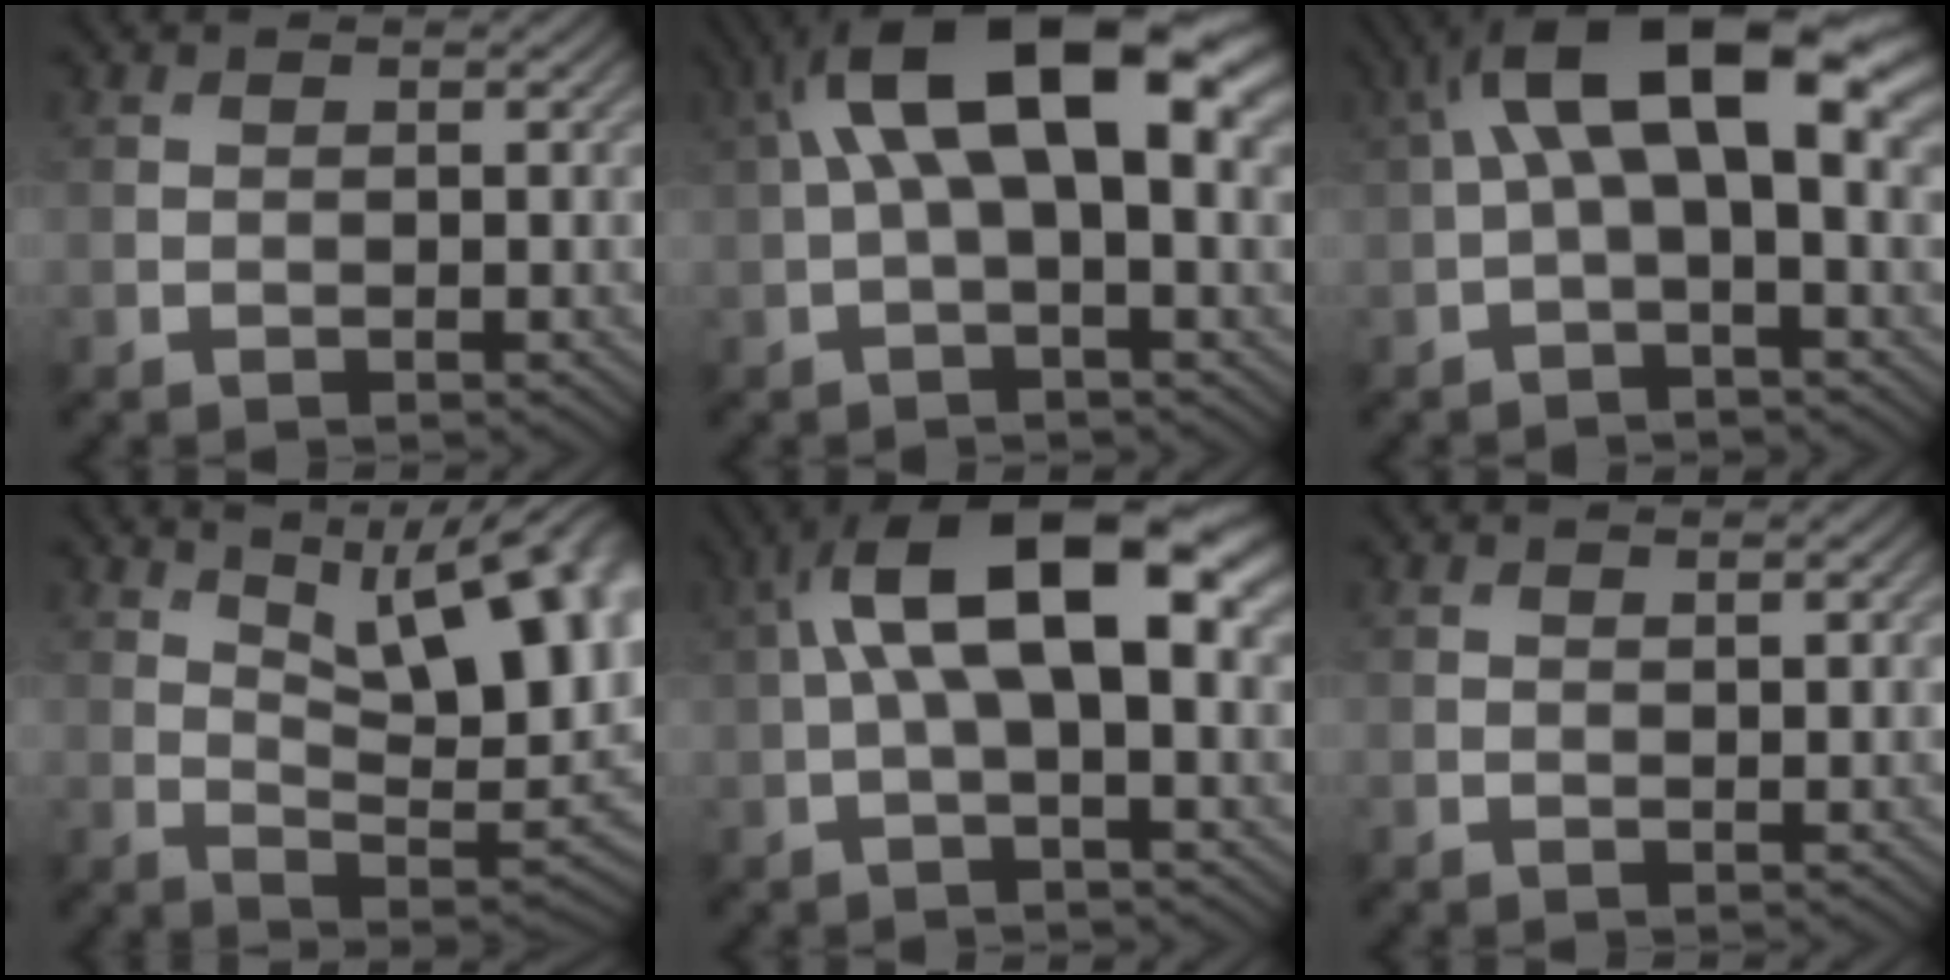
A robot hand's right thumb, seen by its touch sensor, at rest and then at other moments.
{"total": 15.0, "force": [3.5, 6.1, 13.3], "torque": [-0.233, 0.018, 0.052]}
{"total": 12.5, "force": [2.6, 4.8, 11.3], "torque": [-0.197, 0.020, 0.042]}
{"total": 18.3, "force": [7.9, 7.7, 14.6], "torque": [-0.213, 0.032, 0.124]}
{"total": 14.1, "force": [2.4, 5.7, 12.7], "torque": [-0.218, 0.017, 0.033]}
{"total": 0.9, "force": [0.5, 0.1, 0.7], "torque": [-0.012, 0.003, 0.010]}